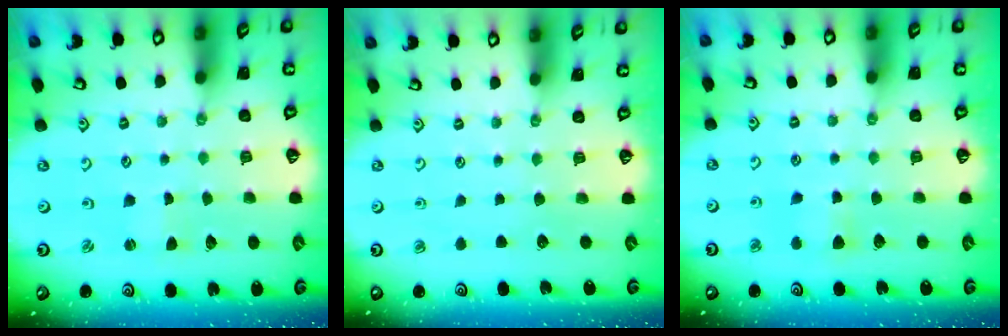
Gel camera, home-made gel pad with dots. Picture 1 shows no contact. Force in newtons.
{"total": 0.0}
{"total": 6.6, "press": 6.5, "slide": 0.8}